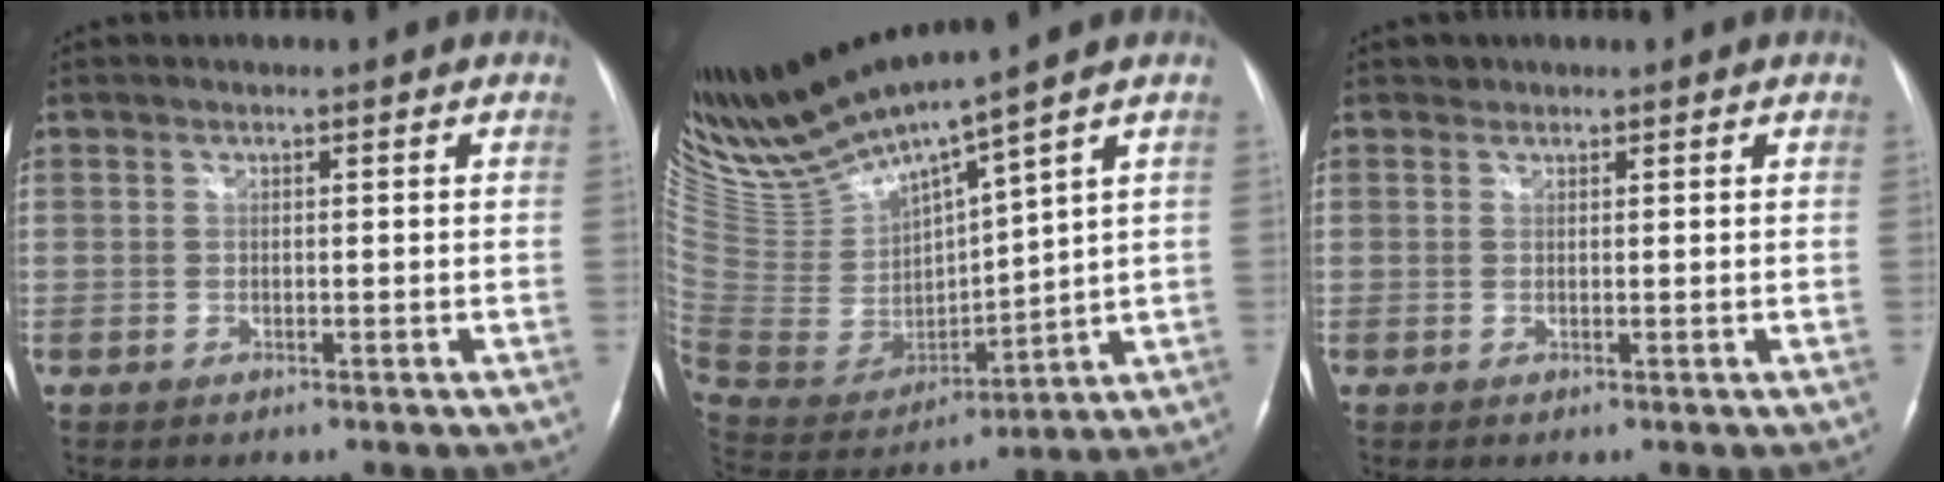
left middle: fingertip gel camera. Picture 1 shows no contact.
{"total": 15.0, "force": [13.3, -0.5, 7.0], "torque": [-0.148, -0.019, 0.274]}
{"total": 0.7, "force": [0.5, 0.4, -0.1], "torque": [0.001, 0.001, 0.006]}